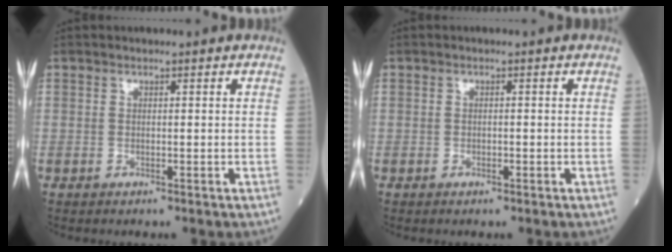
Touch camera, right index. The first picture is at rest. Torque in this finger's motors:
{"motor_torque": [-0.10, 0.04, -0.06, -0.01]}